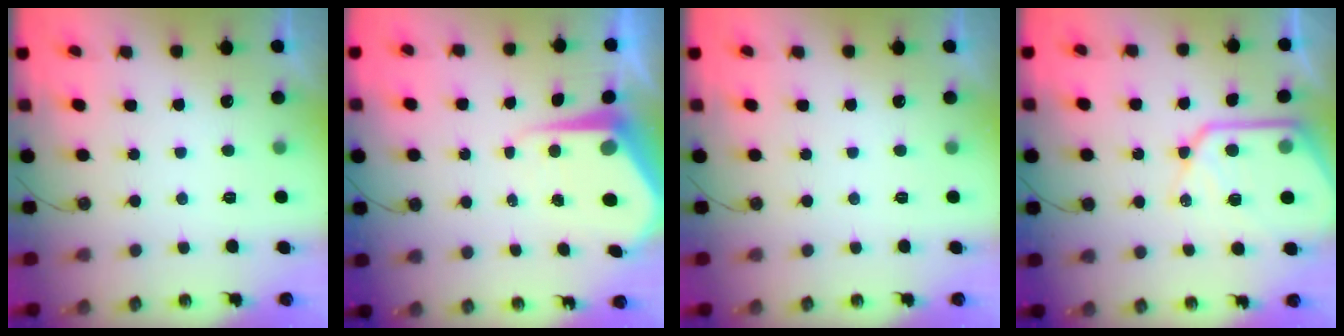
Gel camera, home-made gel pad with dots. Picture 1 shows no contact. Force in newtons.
{"total": 8.2, "press": 8.1, "slide": 0.6}
{"total": 0.0}
{"total": 15.8, "press": 15.7, "slide": 1.5}